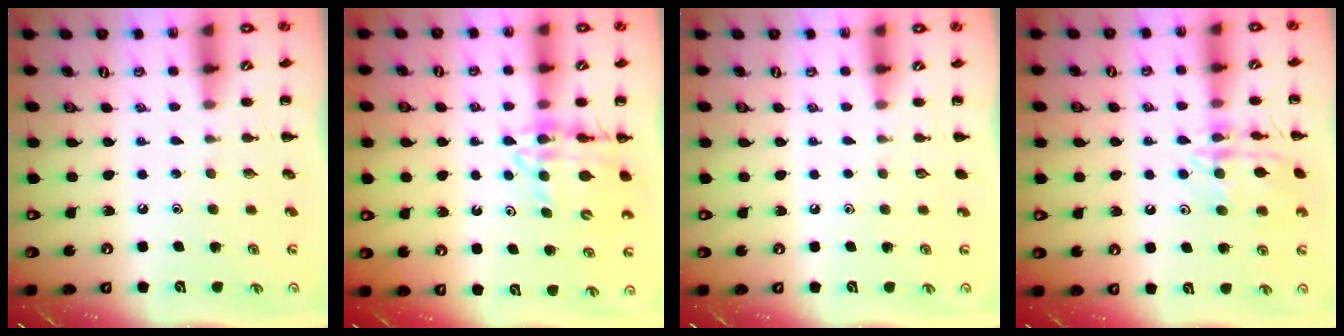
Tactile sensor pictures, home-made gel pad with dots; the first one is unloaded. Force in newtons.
{"total": 12.0, "press": 11.4, "slide": 3.6}
{"total": 0.0}
{"total": 14.3, "press": 14.2, "slide": 0.9}